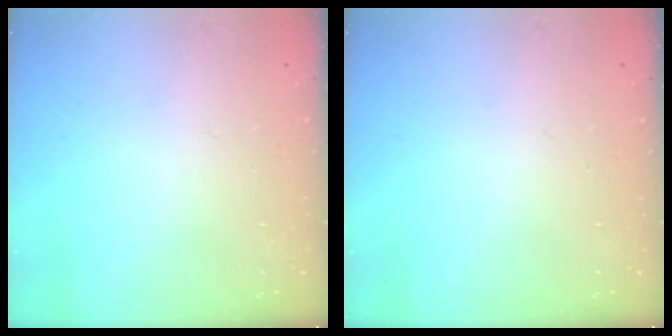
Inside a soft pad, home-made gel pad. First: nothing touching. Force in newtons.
{"total": 0.0}